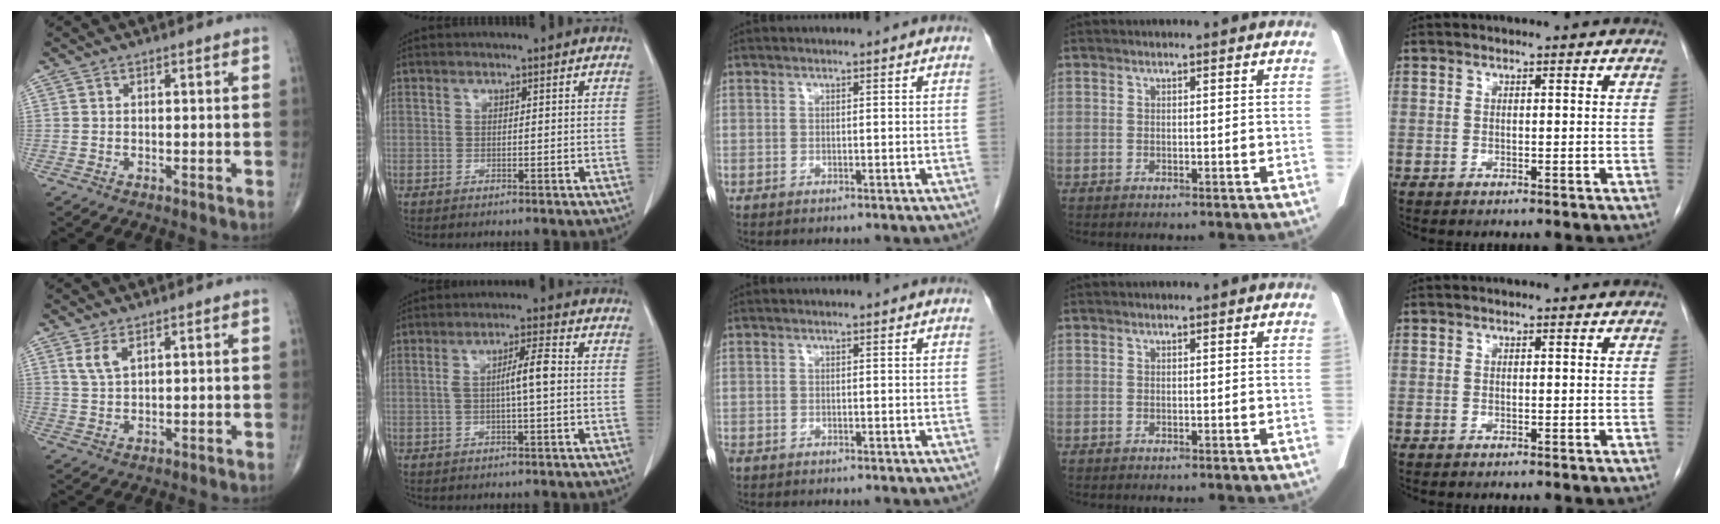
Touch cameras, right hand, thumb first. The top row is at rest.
{"thumb": {"total": 3.6, "force": [2.0, 1.5, 2.5], "torque": [-0.052, -0.007, 0.047]}, "index": {"total": 4.8, "force": [0.1, 0.4, 4.8], "torque": [-0.085, 0.014, 0.005]}, "middle": {"total": 3.3, "force": [-2.7, 1.2, 1.3], "torque": [-0.023, -0.008, -0.036]}}